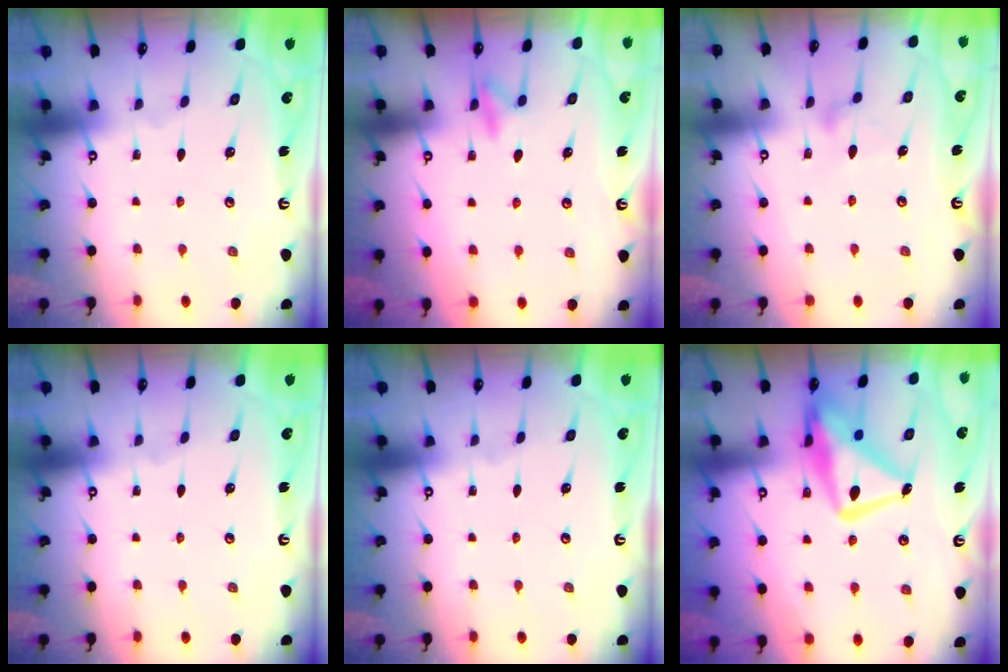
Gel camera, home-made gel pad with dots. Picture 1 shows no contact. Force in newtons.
{"total": 8.7, "press": 8.7, "slide": 0.8}
{"total": 11.5, "press": 11.5, "slide": 0.3}
{"total": 0.0}
{"total": 0.0}
{"total": 15.6, "press": 15.5, "slide": 1.5}